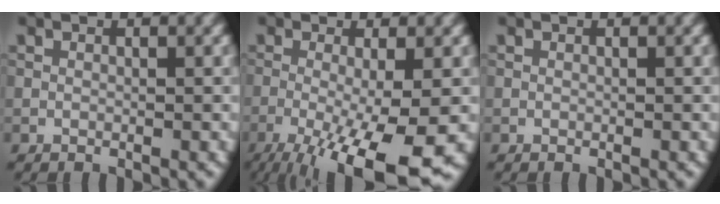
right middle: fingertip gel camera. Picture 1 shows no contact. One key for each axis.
{"total": 10.5, "fx": -4.5, "fy": 2.4, "fz": 9.2, "tx": -0.151, "ty": -0.021, "tz": -0.071}
{"total": 0.0}